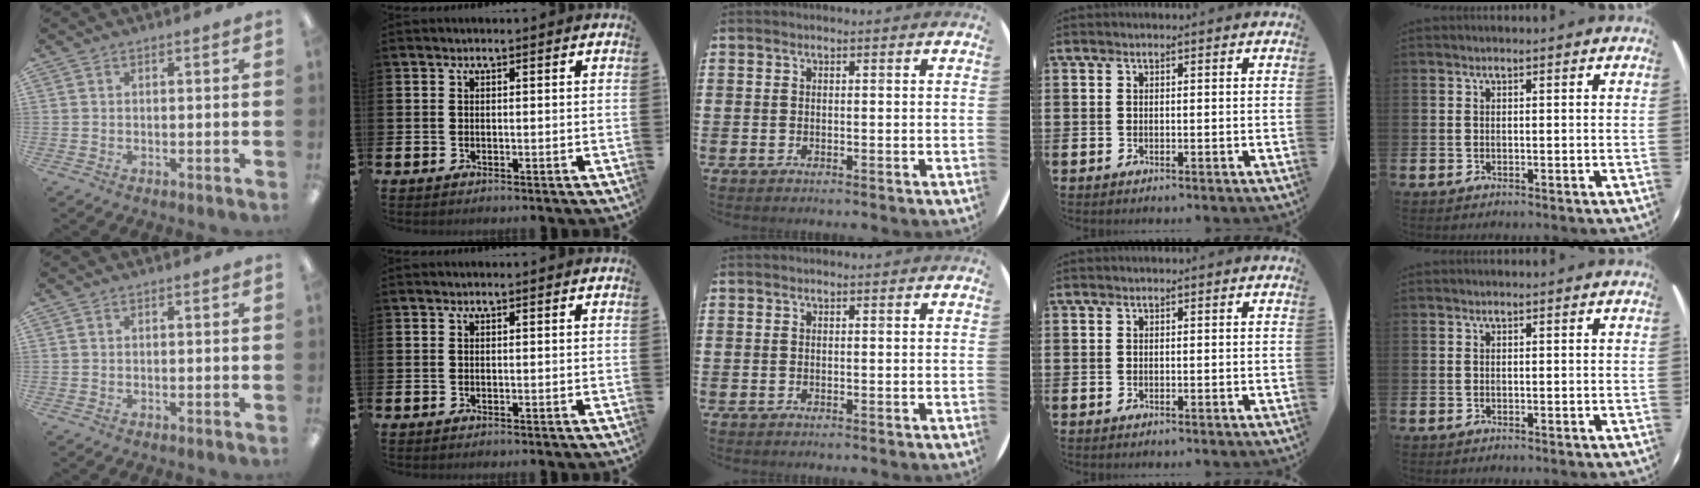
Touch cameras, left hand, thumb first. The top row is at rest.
{}